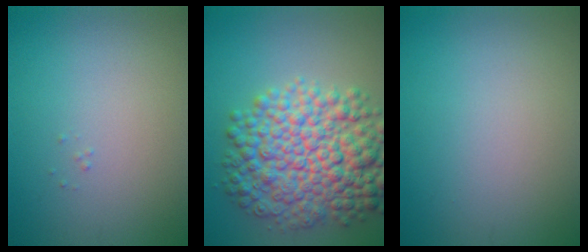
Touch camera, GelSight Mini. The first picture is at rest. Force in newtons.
{"total": 10.5, "press": 10.5, "slide": 0.1}
{"total": 0.0}